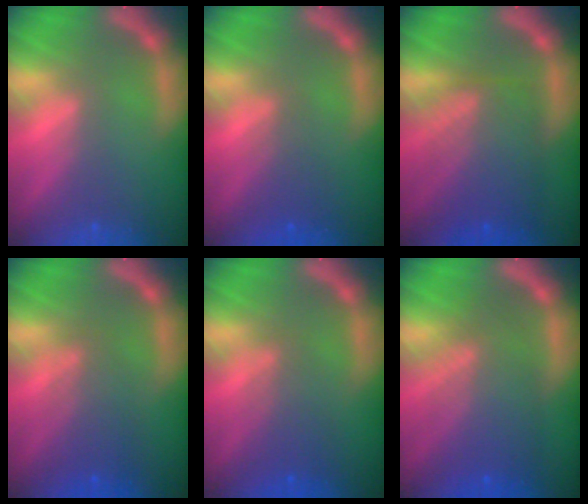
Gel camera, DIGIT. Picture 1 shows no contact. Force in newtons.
{"total": 2.5}
{"total": 8.0}
{"total": 4.1}
{"total": 3.5}
{"total": 7.5}